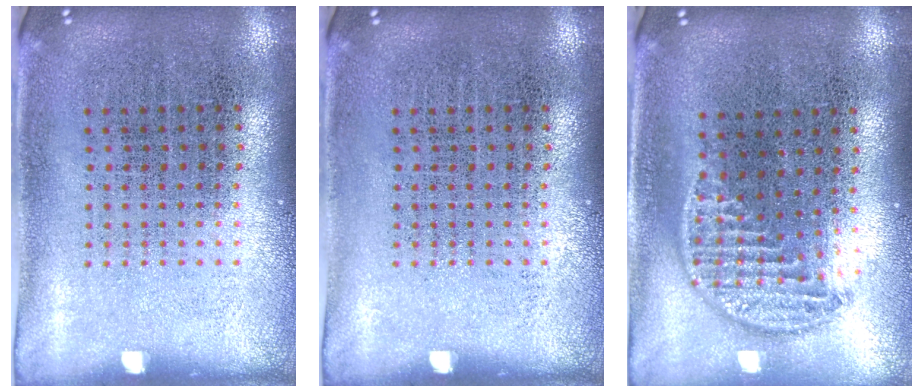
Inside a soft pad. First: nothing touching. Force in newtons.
{"total": 0.0}
{"total": 1.3, "press": 1.2, "slide": 0.7}